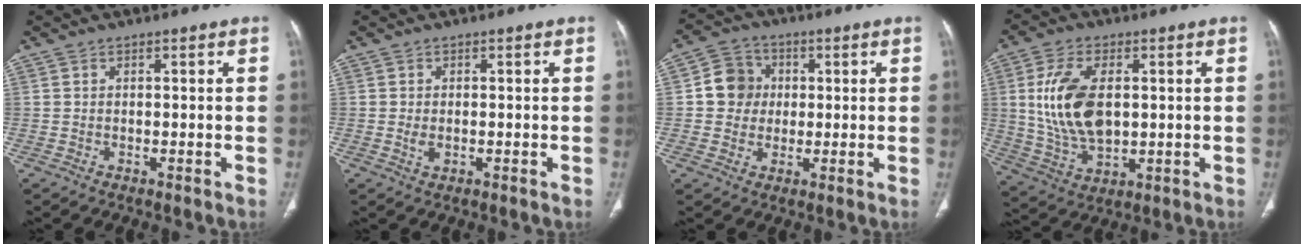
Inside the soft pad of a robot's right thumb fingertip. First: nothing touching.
{"total": 1.7, "force": [-0.2, 1.0, 1.3], "torque": [-0.028, -0.003, -0.003]}
{"total": 7.3, "force": [0.6, 6.9, 2.4], "torque": [-0.010, 0.007, 0.001]}
{"total": 14.3, "force": [1.9, 8.1, 11.6], "torque": [-0.226, -0.008, 0.046]}